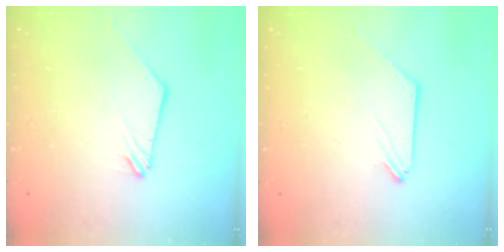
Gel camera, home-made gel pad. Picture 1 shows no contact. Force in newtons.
{"total": 0.0}